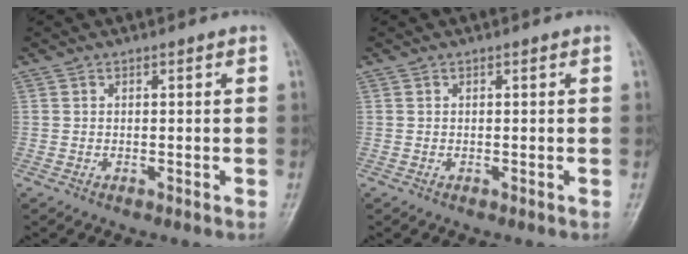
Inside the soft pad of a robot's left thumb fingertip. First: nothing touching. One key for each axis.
{"total": 0.0}